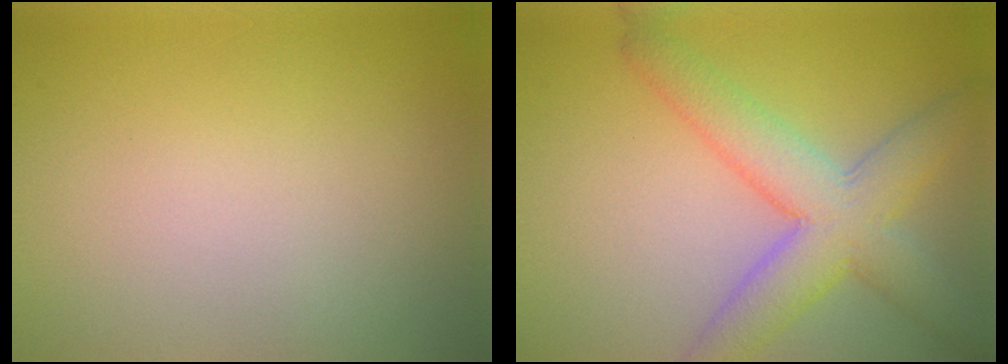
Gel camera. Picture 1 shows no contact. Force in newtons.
{"total": 6.8, "press": 6.8, "slide": 0.2}